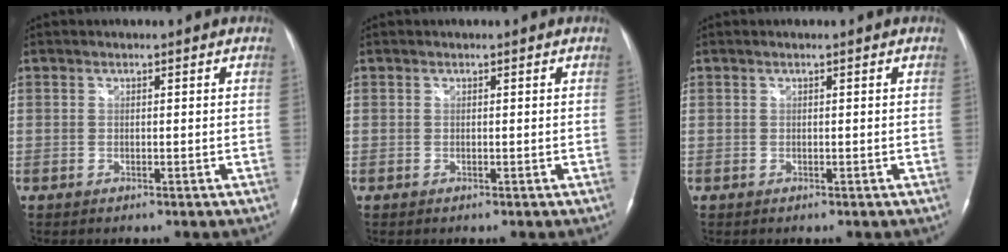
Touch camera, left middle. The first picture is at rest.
{"total": 0.0}
{"total": 0.0}